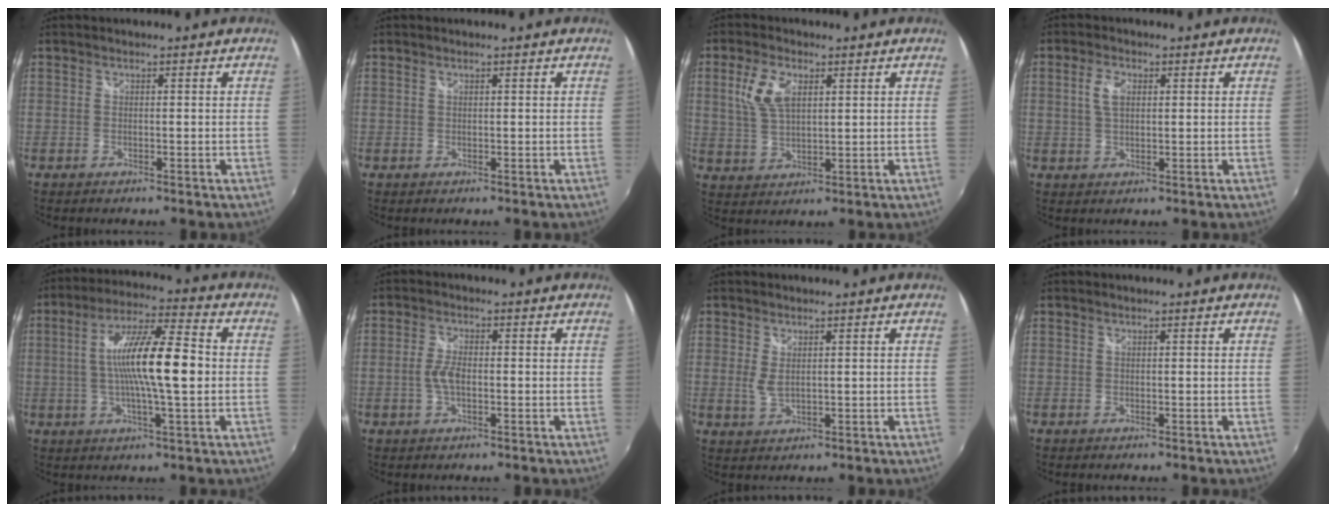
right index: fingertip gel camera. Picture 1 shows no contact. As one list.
[{"total": 0.0}, {"total": 7.6, "force": [2.7, 4.0, 5.9], "torque": [-0.121, 0.008, 0.056]}, {"total": 3.9, "force": [1.0, 2.2, 3.0], "torque": [-0.060, 0.006, 0.019]}, {"total": 13.9, "force": [-0.3, 1.9, 13.7], "torque": [-0.248, 0.010, -0.010]}, {"total": 3.5, "force": [-0.7, 1.6, 3.0], "torque": [-0.066, 0.001, -0.014]}, {"total": 2.5, "force": [0.7, 1.1, 2.2], "torque": [-0.041, -0.004, 0.014]}, {"total": 0.0}]